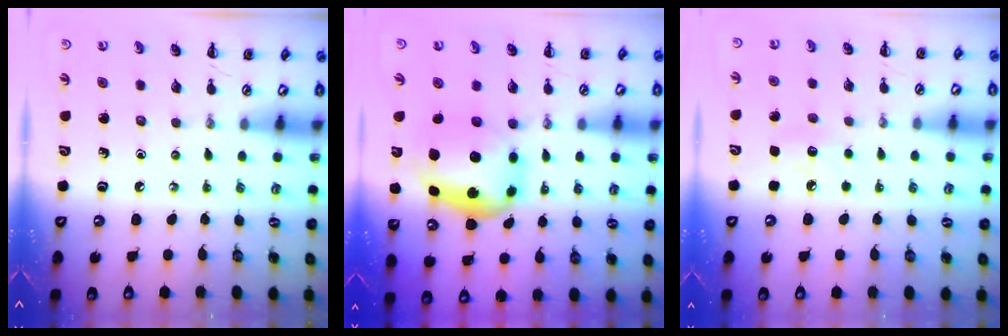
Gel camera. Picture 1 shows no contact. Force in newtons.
{"total": 7.0, "press": 6.8, "slide": 1.5}
{"total": 6.7, "press": 6.5, "slide": 1.7}